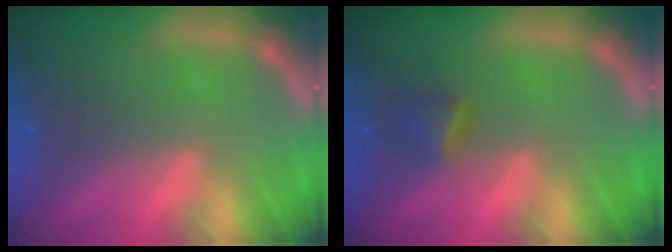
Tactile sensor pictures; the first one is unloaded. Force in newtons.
{"total": 1.9}